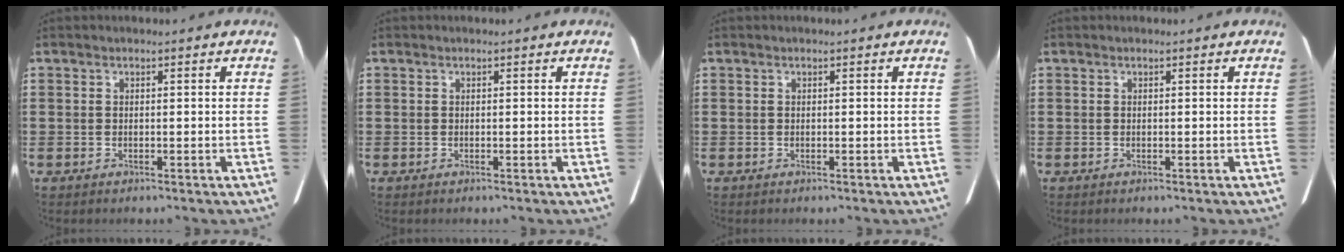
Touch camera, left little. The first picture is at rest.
{"total": 0.0}
{"total": 0.0}
{"total": 0.0}